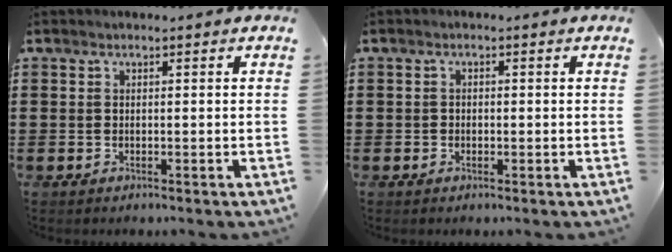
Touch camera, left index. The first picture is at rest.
{"total": 0.8, "force": [-0.5, 0.6, 0.2], "torque": [-0.006, 0.000, -0.010]}